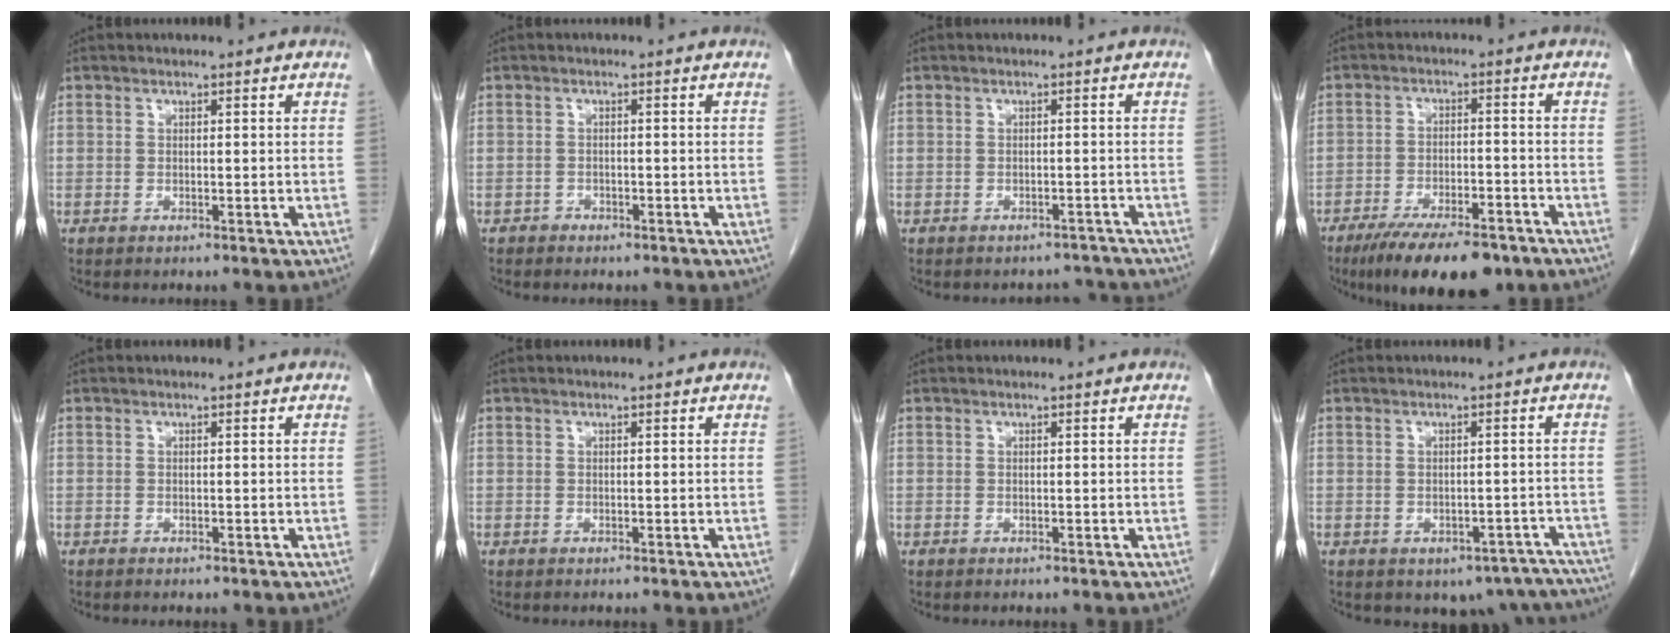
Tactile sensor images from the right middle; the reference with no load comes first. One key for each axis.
{"total": 1.1, "fx": -0.8, "fy": 0.8, "fz": -0.1, "tx": -0.004, "ty": 0.005, "tz": -0.015}
{"total": 3.7, "fx": -3.4, "fy": 1.3, "fz": -0.7, "tx": 0.016, "ty": 0.010, "tz": -0.041}
{"total": 13.1, "fx": -9.6, "fy": 4.0, "fz": 7.9, "tx": -0.117, "ty": -0.013, "tz": -0.151}
{"total": 0.0}
{"total": 0.0}
{"total": 0.0}
{"total": 10.1, "fx": -8.1, "fy": 5.6, "fz": 2.3, "tx": -0.002, "ty": 0.019, "tz": -0.085}